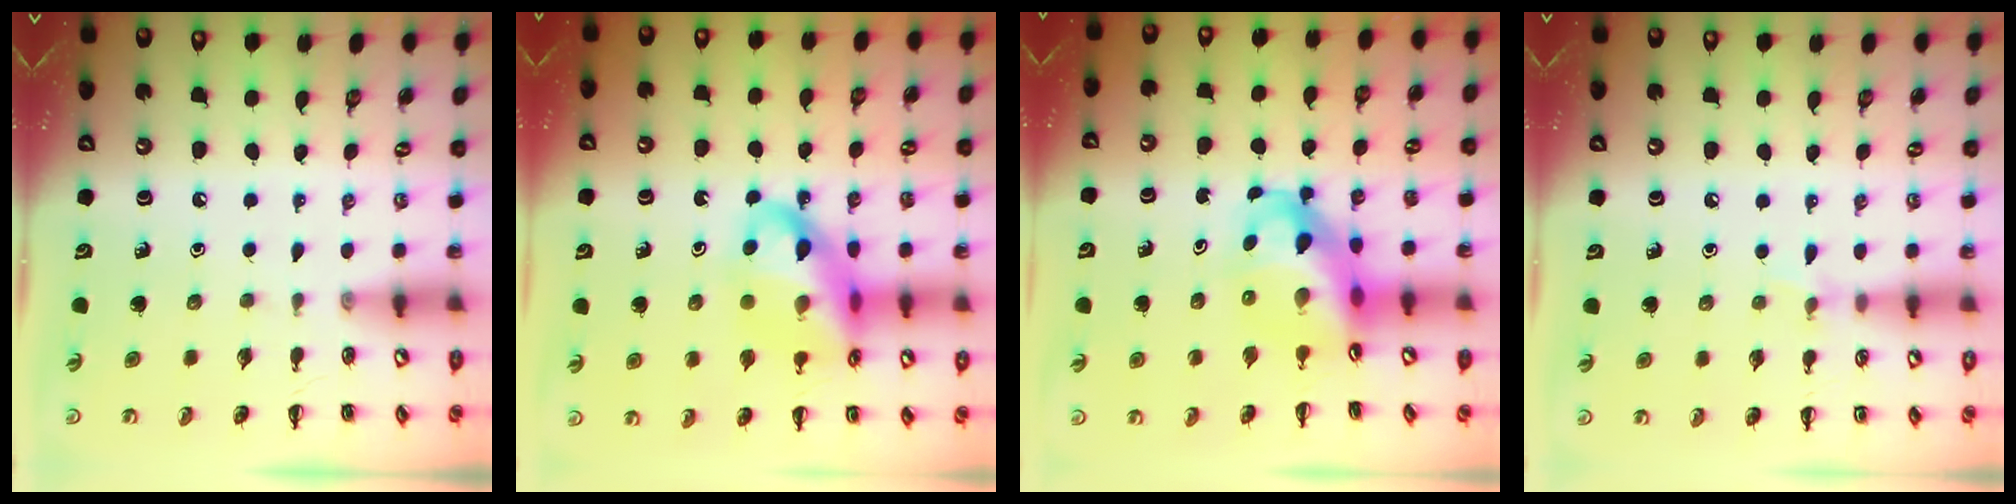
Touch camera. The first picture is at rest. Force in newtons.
{"total": 17.7, "press": 17.3, "slide": 3.4}
{"total": 10.1, "press": 9.7, "slide": 2.8}
{"total": 5.0, "press": 4.7, "slide": 1.7}